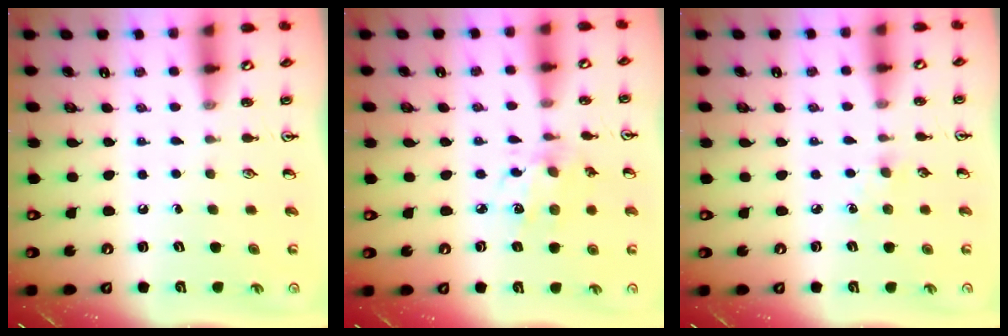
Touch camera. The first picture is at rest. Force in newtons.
{"total": 6.7, "press": 6.7, "slide": 0.4}
{"total": 3.0, "press": 2.9, "slide": 0.4}